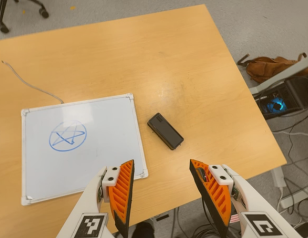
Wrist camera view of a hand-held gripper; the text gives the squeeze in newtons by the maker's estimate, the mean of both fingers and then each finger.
{"total": 0.0}